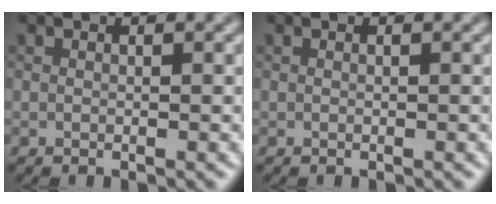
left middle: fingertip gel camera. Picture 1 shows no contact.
{"total": 0.0}